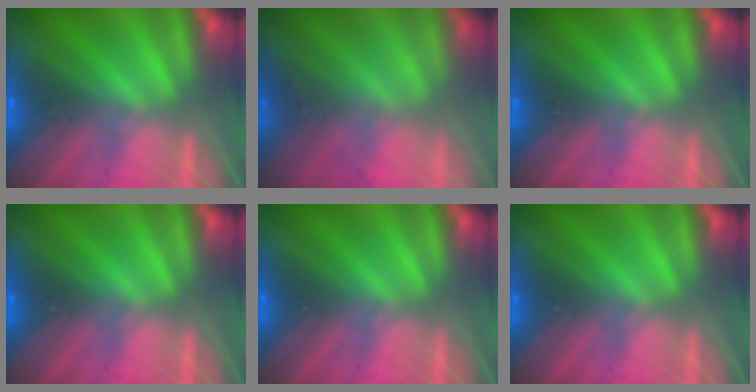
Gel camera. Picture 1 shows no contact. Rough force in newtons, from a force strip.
{"total": 1.1}
{"total": 0.0}
{"total": 0.0}
{"total": 0.0}
{"total": 0.0}